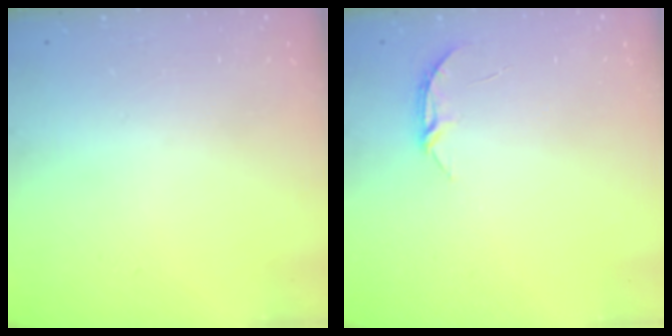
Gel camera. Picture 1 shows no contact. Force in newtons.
{"total": 3.7, "press": 3.7, "slide": 0.3}